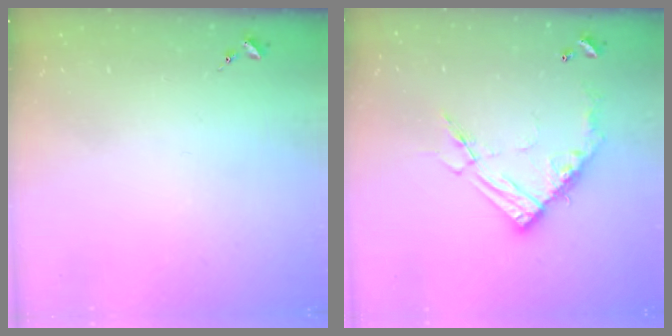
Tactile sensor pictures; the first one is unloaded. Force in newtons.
{"total": 16.0, "press": 15.9, "slide": 1.5}